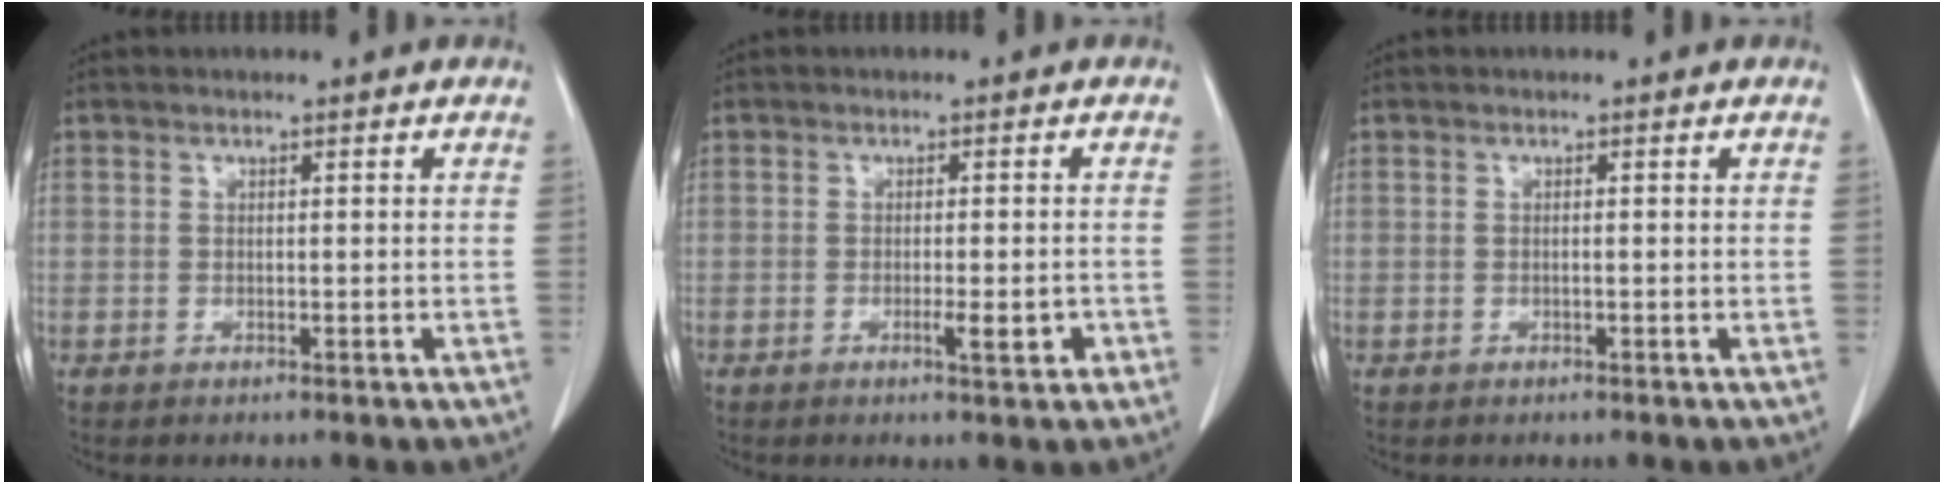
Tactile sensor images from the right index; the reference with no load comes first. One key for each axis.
{"total": 3.1, "fx": -1.1, "fy": 0.5, "fz": 2.8, "tx": -0.041, "ty": 0.000, "tz": -0.011}
{"total": 0.0}